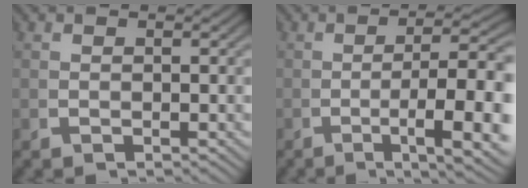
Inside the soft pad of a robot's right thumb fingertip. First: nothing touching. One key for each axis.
{"total": 9.9, "fx": -2.3, "fy": 3.7, "fz": 8.9, "tx": -0.140, "ty": -0.020, "tz": -0.020}